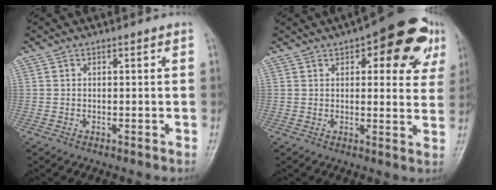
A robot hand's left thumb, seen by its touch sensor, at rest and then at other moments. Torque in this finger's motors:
{"motor_torque": [0.54, 0.50, 0.56, -0.03, 0.11]}